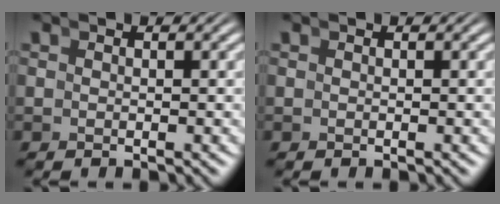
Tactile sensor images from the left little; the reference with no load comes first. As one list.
[{"total": 0.0}]